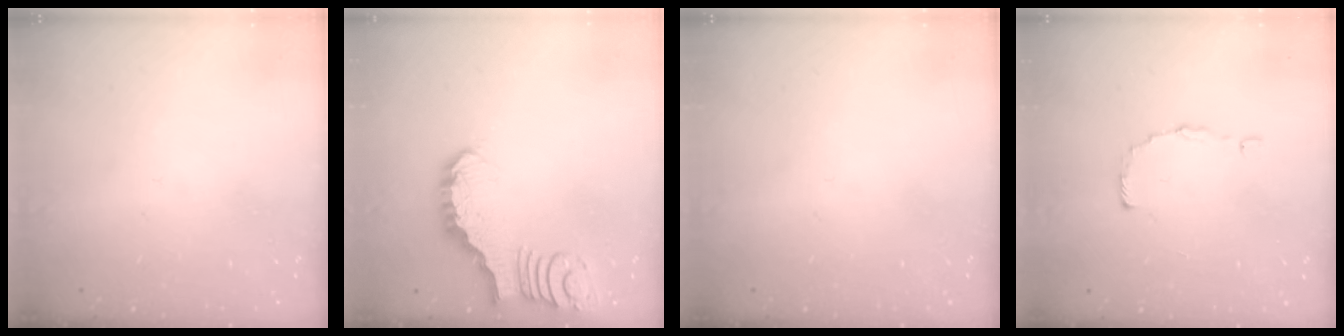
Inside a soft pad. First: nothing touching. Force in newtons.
{"total": 2.4, "press": 2.4, "slide": 0.3}
{"total": 0.0}
{"total": 2.0, "press": 2.0, "slide": 0.1}